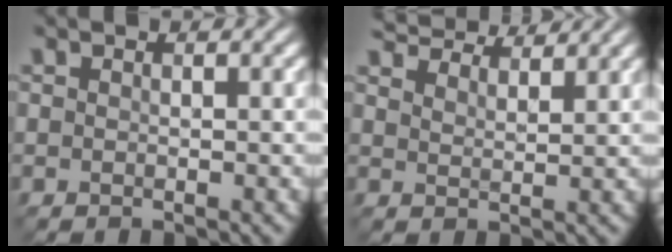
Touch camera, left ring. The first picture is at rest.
{"total": 7.2, "force": [6.6, 1.5, 2.4], "torque": [-0.050, 0.009, 0.097]}